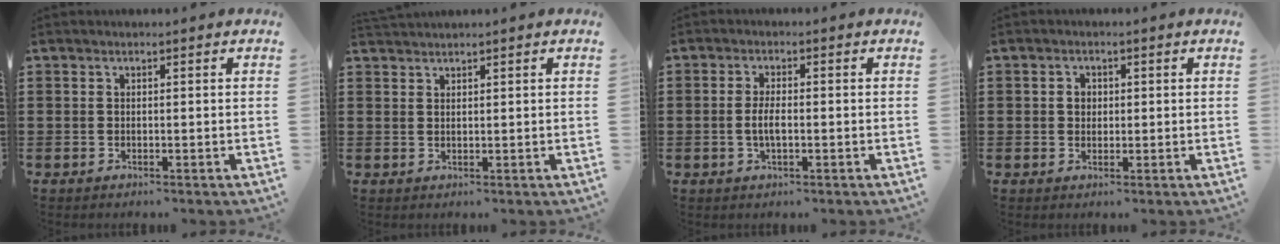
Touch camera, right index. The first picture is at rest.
{"total": 1.4, "force": [1.4, 0.1, 0.0], "torque": [-0.003, 0.002, 0.027]}
{"total": 3.1, "force": [-0.5, 1.1, 2.9], "torque": [-0.066, -0.004, -0.015]}
{"total": 1.7, "force": [0.2, 1.5, 0.8], "torque": [-0.020, 0.010, 0.003]}